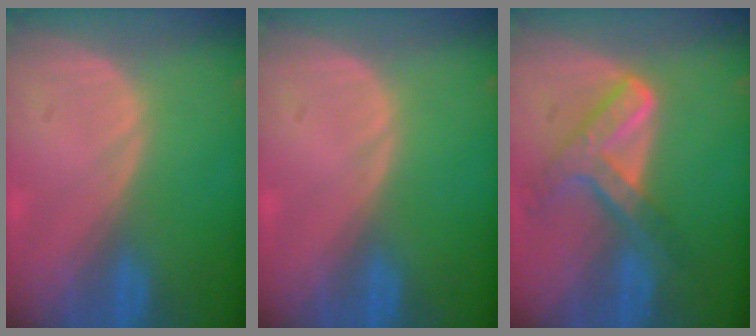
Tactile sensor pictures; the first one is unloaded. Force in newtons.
{"total": 0.0}
{"total": 7.6, "press": 6.3, "slide": 4.3}